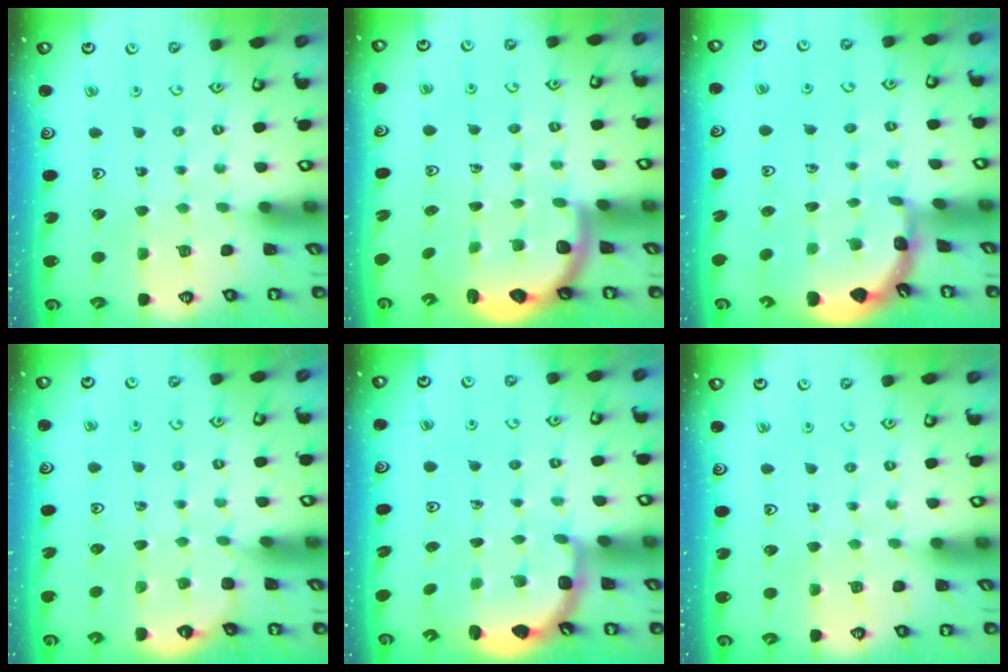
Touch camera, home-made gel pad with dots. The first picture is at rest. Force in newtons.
{"total": 2.7, "press": 2.4, "slide": 1.2}
{"total": 1.6, "press": 1.6, "slide": 0.2}
{"total": 1.6, "press": 1.5, "slide": 0.5}
{"total": 3.3, "press": 2.3, "slide": 2.3}
{"total": 0.0}